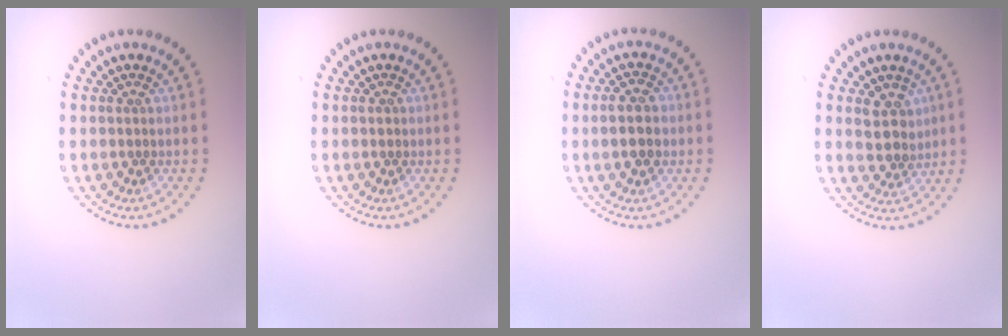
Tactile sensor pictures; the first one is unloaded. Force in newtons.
{"total": 0.5, "press": 0.5, "slide": 0.1}
{"total": 2.9, "press": 2.9, "slide": 0.2}
{"total": 2.7, "press": 2.5, "slide": 1.0}